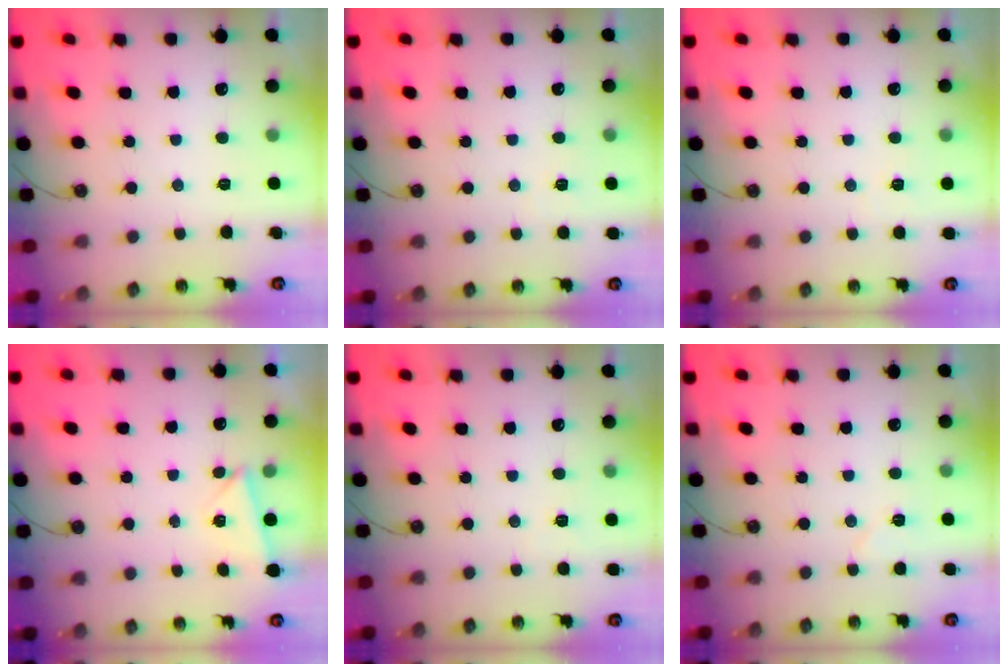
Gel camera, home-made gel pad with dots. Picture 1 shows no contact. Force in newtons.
{"total": 2.8, "press": 2.7, "slide": 0.9}
{"total": 2.8, "press": 2.7, "slide": 0.9}
{"total": 2.0, "press": 1.7, "slide": 1.0}
{"total": 2.7, "press": 1.7, "slide": 2.1}
{"total": 5.6, "press": 5.6, "slide": 0.8}